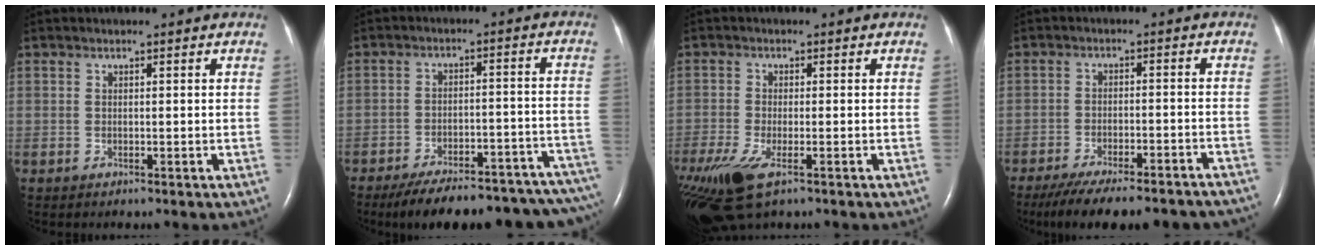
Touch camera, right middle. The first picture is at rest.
{"total": 24.3, "force": [-20.7, 4.8, 11.7], "torque": [-0.117, 0.003, -0.266]}
{"total": 13.1, "force": [-7.9, 5.0, 9.2], "torque": [-0.229, -0.038, -0.136]}
{"total": 21.0, "force": [-18.4, 4.4, 9.3], "torque": [-0.135, -0.016, -0.240]}